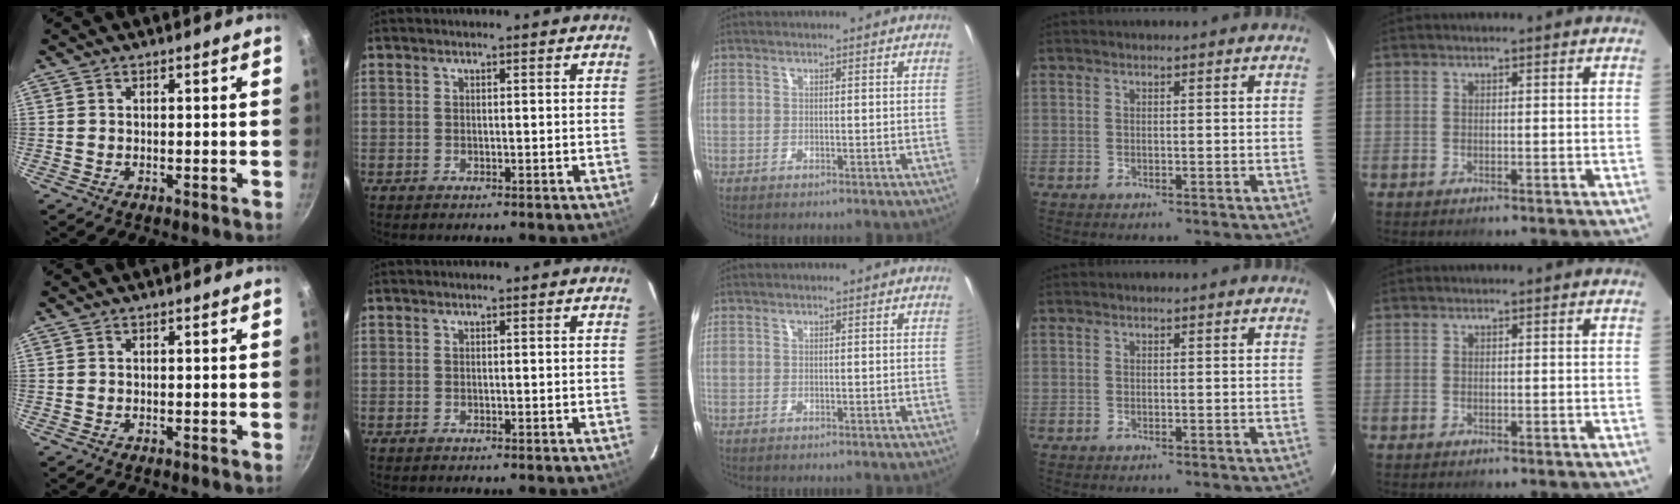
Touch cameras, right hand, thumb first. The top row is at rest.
{}